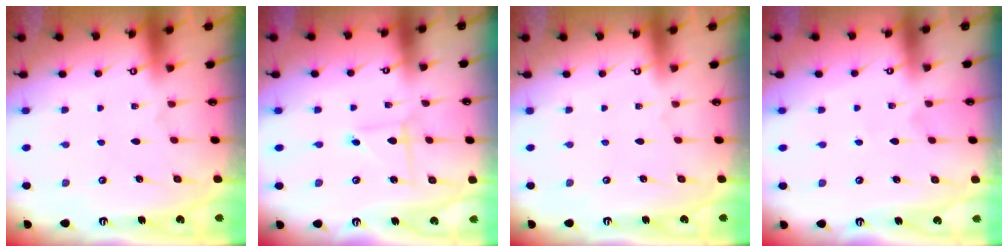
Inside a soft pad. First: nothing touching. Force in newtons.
{"total": 1.8, "press": 1.8, "slide": 0.2}
{"total": 0.0}
{"total": 2.8, "press": 2.7, "slide": 0.3}